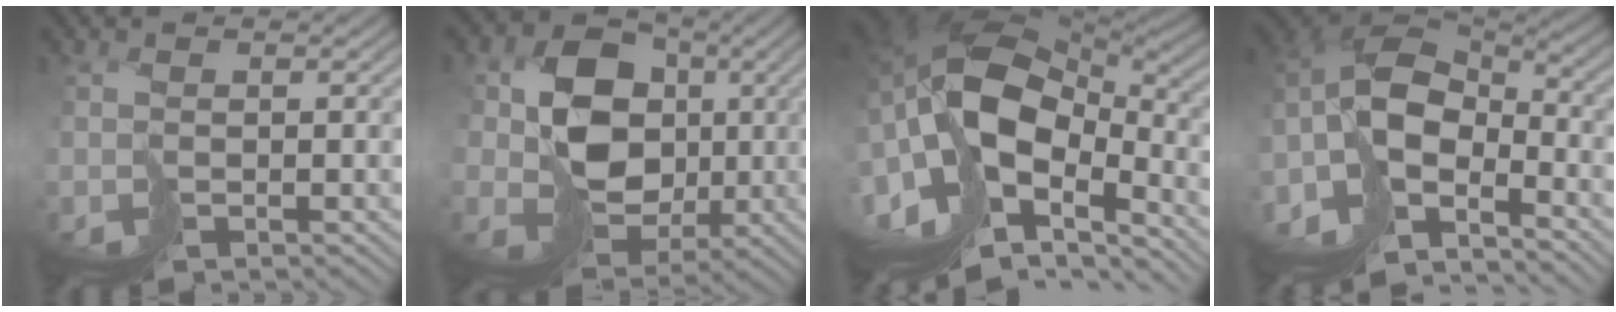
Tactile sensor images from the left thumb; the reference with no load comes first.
{"total": 11.9, "force": [1.0, 10.1, 6.2], "torque": [-0.106, -0.012, 0.017]}
{"total": 17.7, "force": [-4.0, 10.0, 14.0], "torque": [-0.301, 0.000, -0.059]}
{"total": 13.0, "force": [-7.0, 7.2, 8.2], "torque": [-0.208, -0.018, -0.122]}